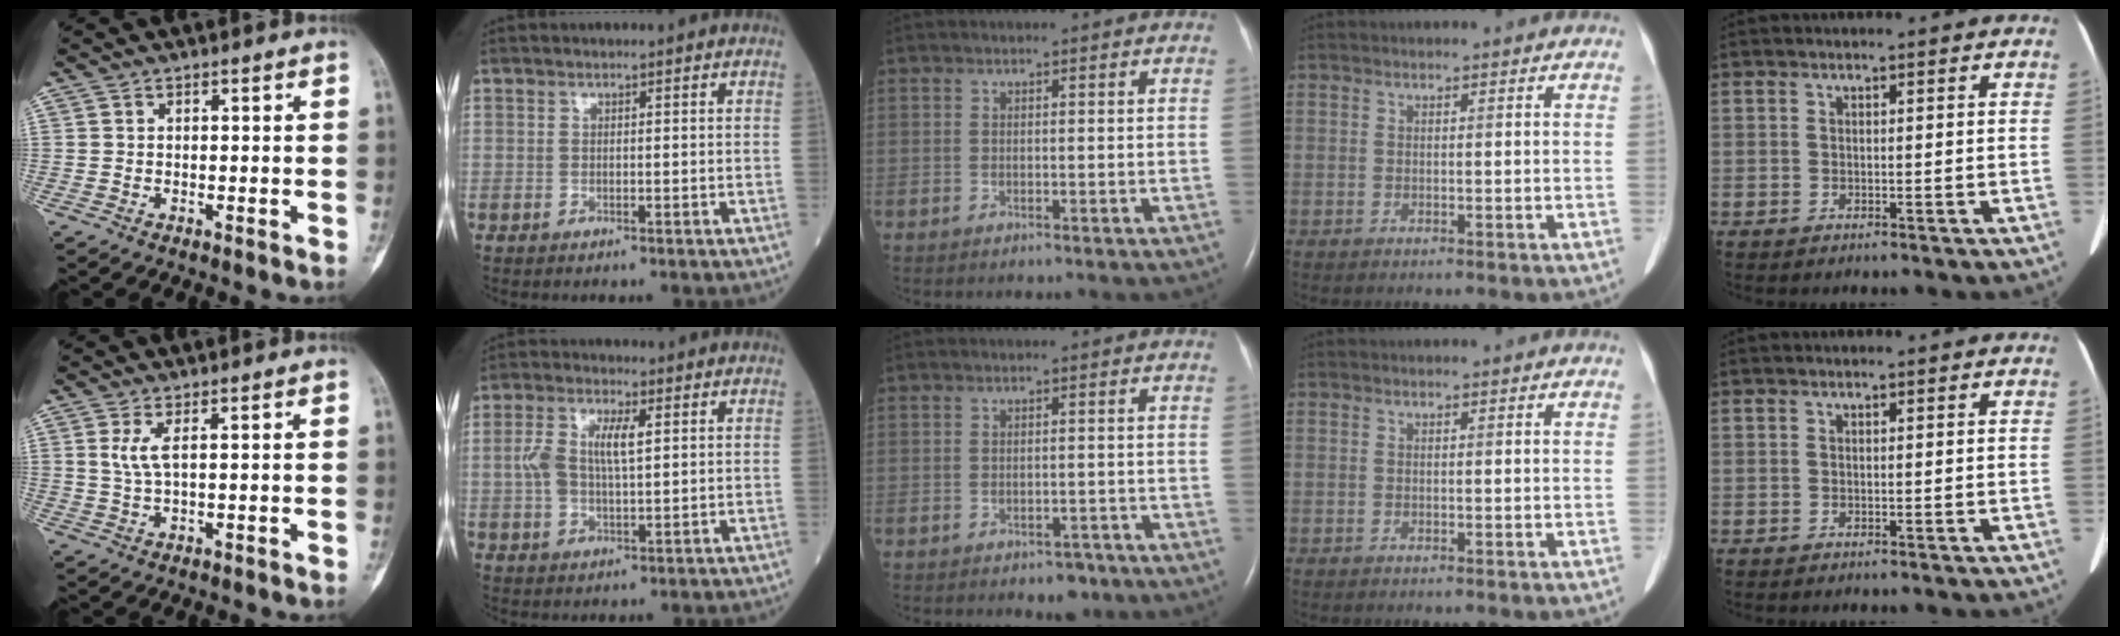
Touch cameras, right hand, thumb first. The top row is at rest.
{"thumb": {"total": 3.1, "force": [1.0, 0.6, 2.9], "torque": [-0.074, -0.002, 0.028]}, "index": {"total": 7.0, "force": [1.4, 2.5, 6.4], "torque": [-0.141, 0.016, 0.029]}, "middle": {"total": 2.7, "force": [-1.8, 1.6, 1.1], "torque": [-0.008, 0.004, -0.017]}}